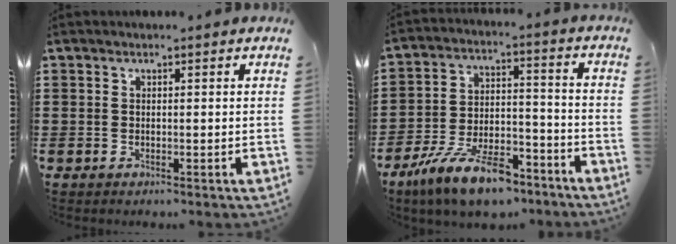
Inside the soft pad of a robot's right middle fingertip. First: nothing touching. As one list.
[{"total": 12.2, "force": [-9.5, 3.2, 7.0], "torque": [-0.134, 0.031, -0.180]}]